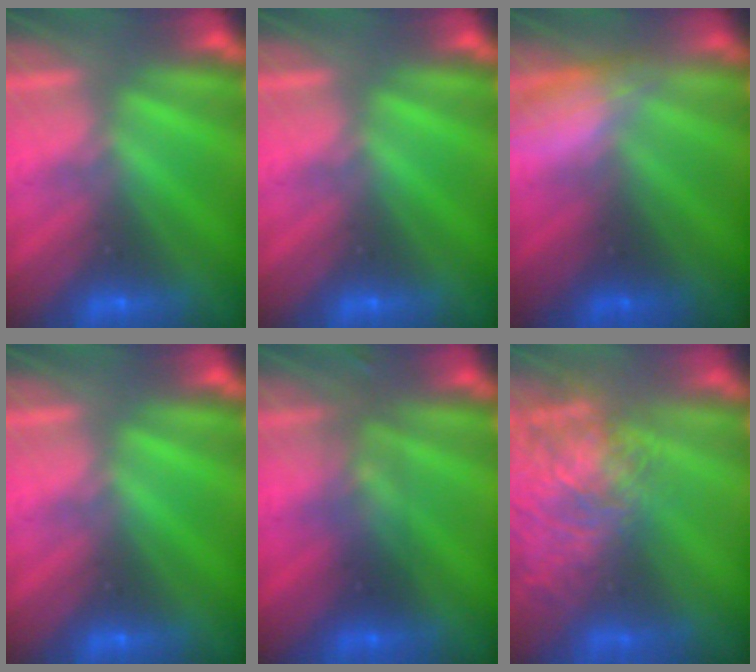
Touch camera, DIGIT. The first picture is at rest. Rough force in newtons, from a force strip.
{"total": 0.0}
{"total": 2.8}
{"total": 0.0}
{"total": 2.8}
{"total": 7.9}